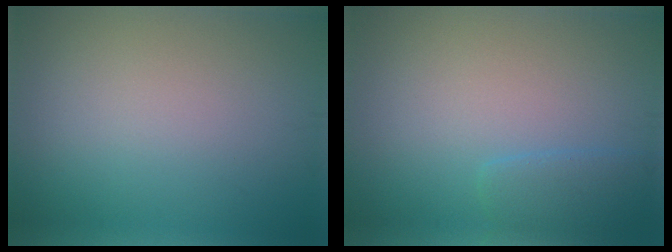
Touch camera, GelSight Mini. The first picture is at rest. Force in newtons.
{"total": 2.0, "press": 2.0, "slide": 0.2}